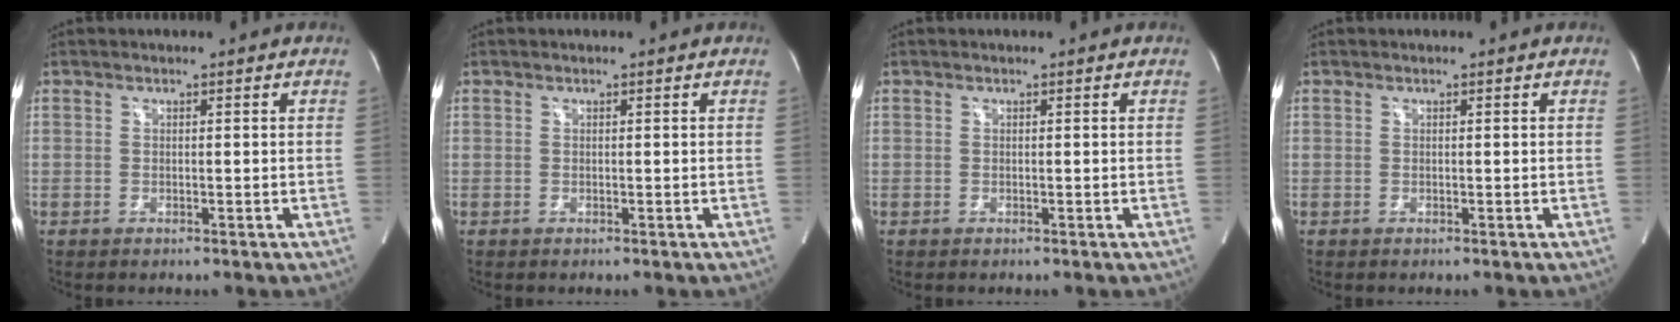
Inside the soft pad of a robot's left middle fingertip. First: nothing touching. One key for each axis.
{"total": 0.0}
{"total": 0.0}
{"total": 0.0}